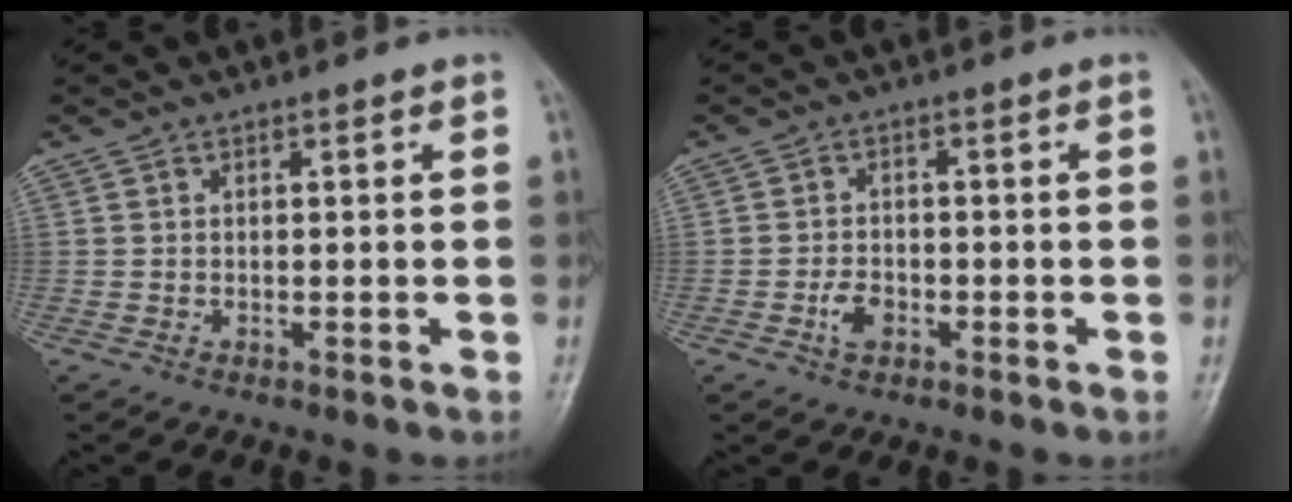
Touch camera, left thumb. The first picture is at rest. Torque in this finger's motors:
{"motor_torque": [-0.34, 0.32, 0.07, -0.04, 0.00]}